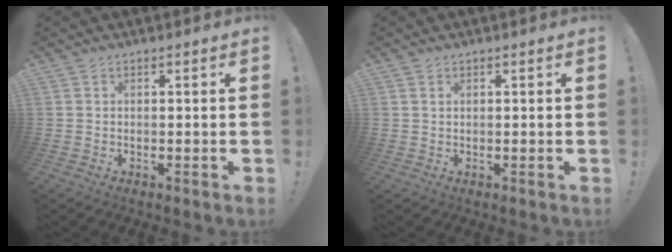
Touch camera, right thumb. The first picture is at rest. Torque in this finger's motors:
{"motor_torque": [-0.01, -0.11, -0.32, 0.10, -0.03]}